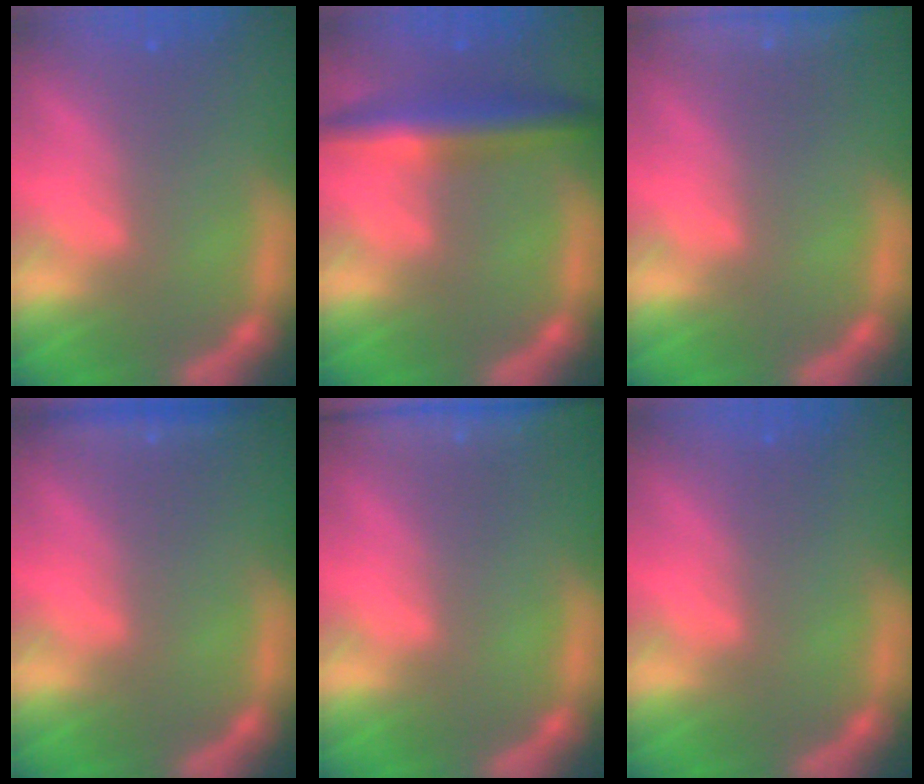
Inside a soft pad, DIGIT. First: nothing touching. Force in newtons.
{"total": 5.5}
{"total": 9.5}
{"total": 1.9}
{"total": 7.0}
{"total": 0.0}